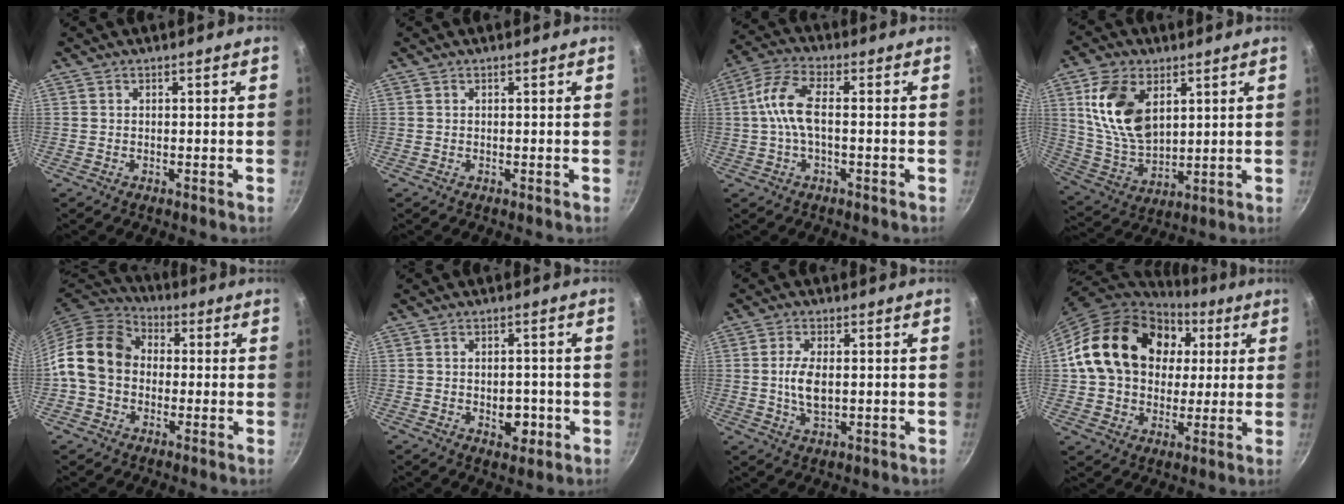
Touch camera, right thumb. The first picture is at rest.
{"total": 0.0}
{"total": 8.4, "force": [-0.2, 3.5, 7.6], "torque": [-0.177, 0.023, -0.016]}
{"total": 15.3, "force": [5.2, 9.4, 10.9], "torque": [-0.186, -0.025, 0.110]}
{"total": 15.1, "force": [-0.2, 12.0, 9.1], "torque": [-0.147, 0.035, -0.020]}
{"total": 5.1, "force": [-1.4, 3.3, 3.7], "torque": [-0.030, 0.005, -0.015]}
{"total": 6.6, "force": [0.1, 3.2, 5.7], "torque": [-0.118, -0.002, 0.005]}
{"total": 22.6, "force": [5.1, 17.3, 13.6], "torque": [-0.220, 0.023, 0.088]}